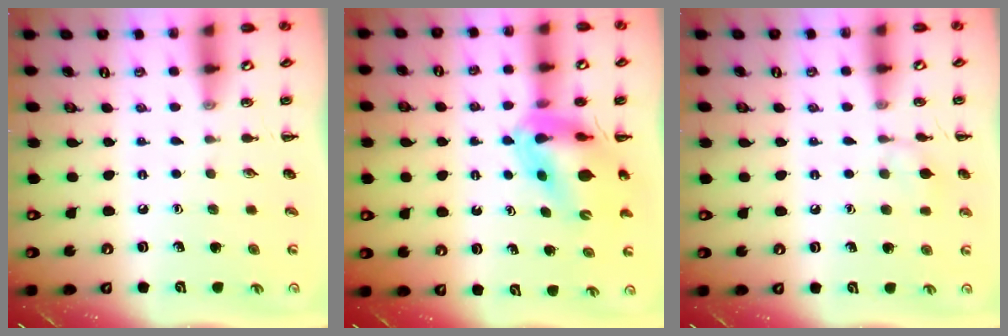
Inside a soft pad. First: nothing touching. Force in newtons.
{"total": 12.0, "press": 11.5, "slide": 3.5}
{"total": 6.3, "press": 6.0, "slide": 2.1}